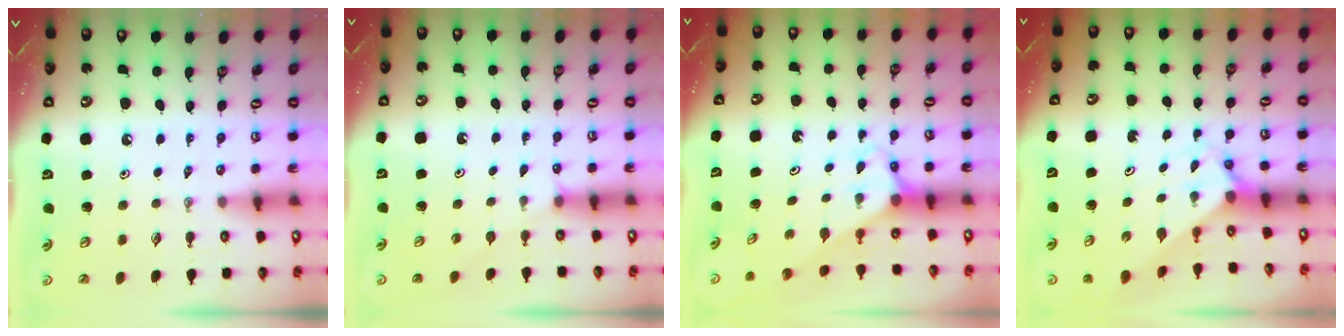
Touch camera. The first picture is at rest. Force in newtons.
{"total": 4.2, "press": 4.1, "slide": 0.5}
{"total": 2.6, "press": 2.6, "slide": 0.2}
{"total": 2.0, "press": 2.0, "slide": 0.2}